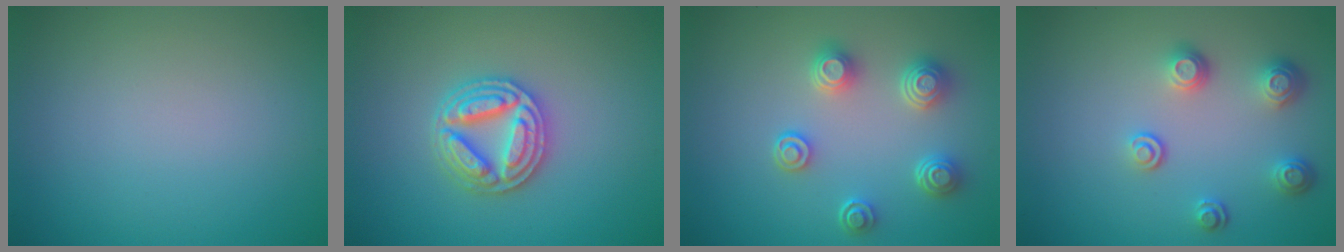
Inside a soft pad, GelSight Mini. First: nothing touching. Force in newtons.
{"total": 4.7, "press": 4.6, "slide": 0.8}
{"total": 3.8, "press": 3.3, "slide": 2.0}
{"total": 3.1, "press": 2.6, "slide": 1.7}